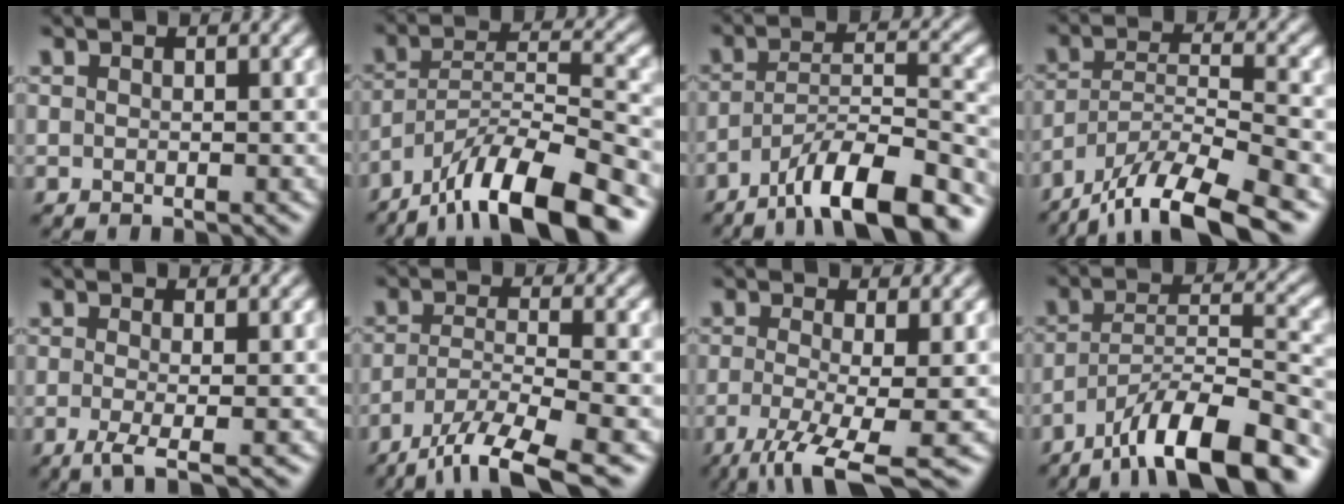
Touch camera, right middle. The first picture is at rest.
{"total": 12.3, "force": [-9.2, 3.0, 7.6], "torque": [-0.127, 0.010, -0.166]}
{"total": 10.2, "force": [-7.3, 2.2, 6.8], "torque": [-0.104, 0.013, -0.129]}
{"total": 10.8, "force": [-8.7, 2.3, 6.1], "torque": [-0.109, -0.001, -0.159]}
{"total": 2.7, "force": [-1.1, 0.4, 2.4], "torque": [-0.052, -0.009, -0.024]}
{"total": 8.1, "force": [-5.8, 1.6, 5.4], "torque": [-0.095, -0.007, -0.111]}
{"total": 6.6, "force": [-2.8, 1.3, 5.8], "torque": [-0.108, -0.017, -0.054]}
{"total": 11.2, "force": [-8.1, 2.6, 7.3], "torque": [-0.119, 0.015, -0.146]}